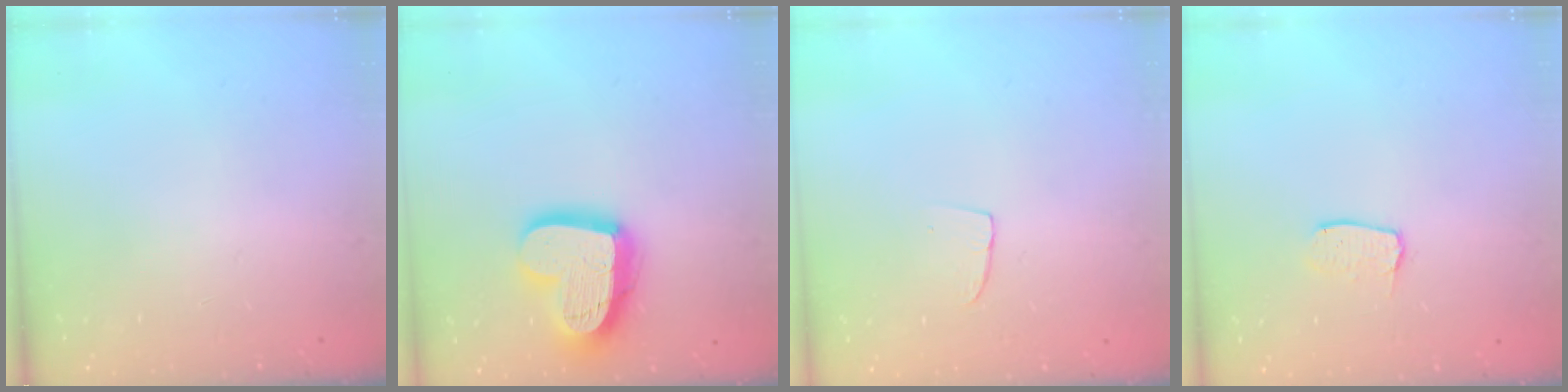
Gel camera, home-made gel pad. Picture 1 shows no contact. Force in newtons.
{"total": 21.4, "press": 21.3, "slide": 2.1}
{"total": 2.9, "press": 2.9, "slide": 0.2}
{"total": 4.5, "press": 4.4, "slide": 0.3}